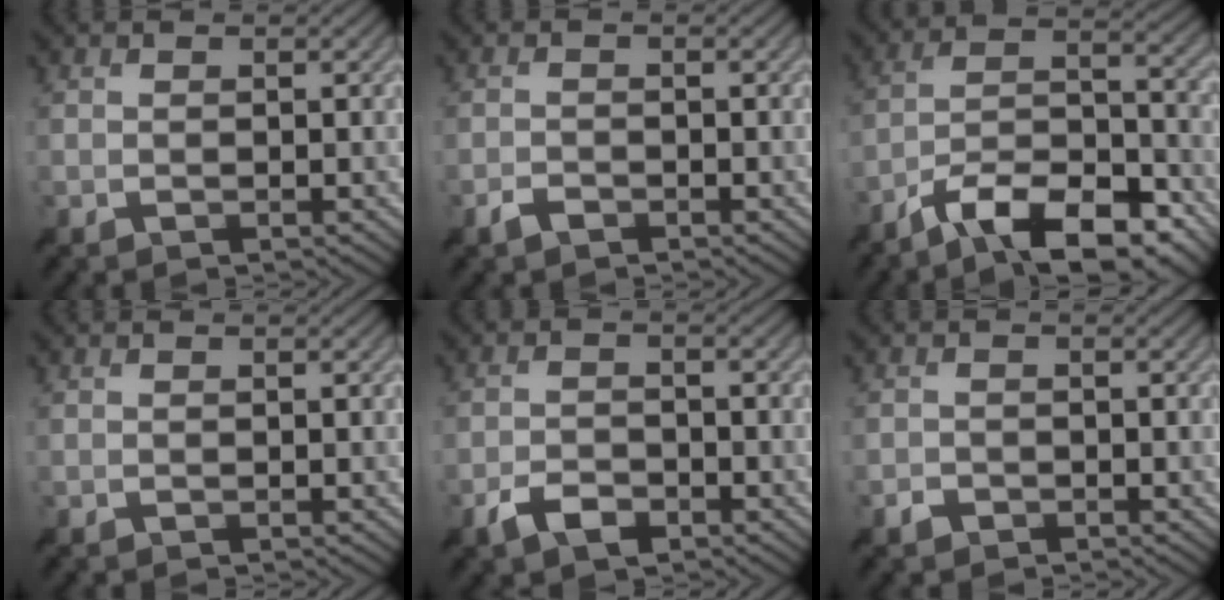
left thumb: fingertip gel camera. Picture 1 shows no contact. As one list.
[{"total": 1.5, "force": [-1.2, 0.6, 0.6], "torque": [-0.011, 0.000, -0.028]}, {"total": 14.3, "force": [-10.1, 4.8, 9.0], "torque": [-0.158, 0.001, -0.184]}, {"total": 0.0}, {"total": 3.6, "force": [-2.4, 1.7, 2.2], "torque": [-0.043, -0.002, -0.051]}, {"total": 1.2, "force": [-0.9, 0.8, 0.2], "torque": [0.001, 0.001, -0.021]}]